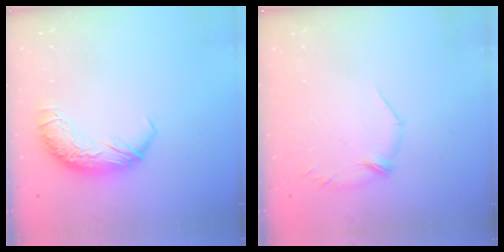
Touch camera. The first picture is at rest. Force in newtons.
{"total": 5.6, "press": 5.5, "slide": 1.1}